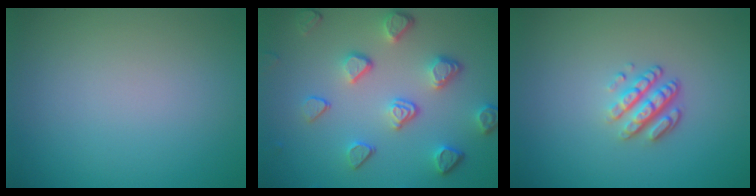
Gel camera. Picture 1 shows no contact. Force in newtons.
{"total": 5.0, "press": 3.8, "slide": 3.3}
{"total": 3.3, "press": 2.4, "slide": 2.3}